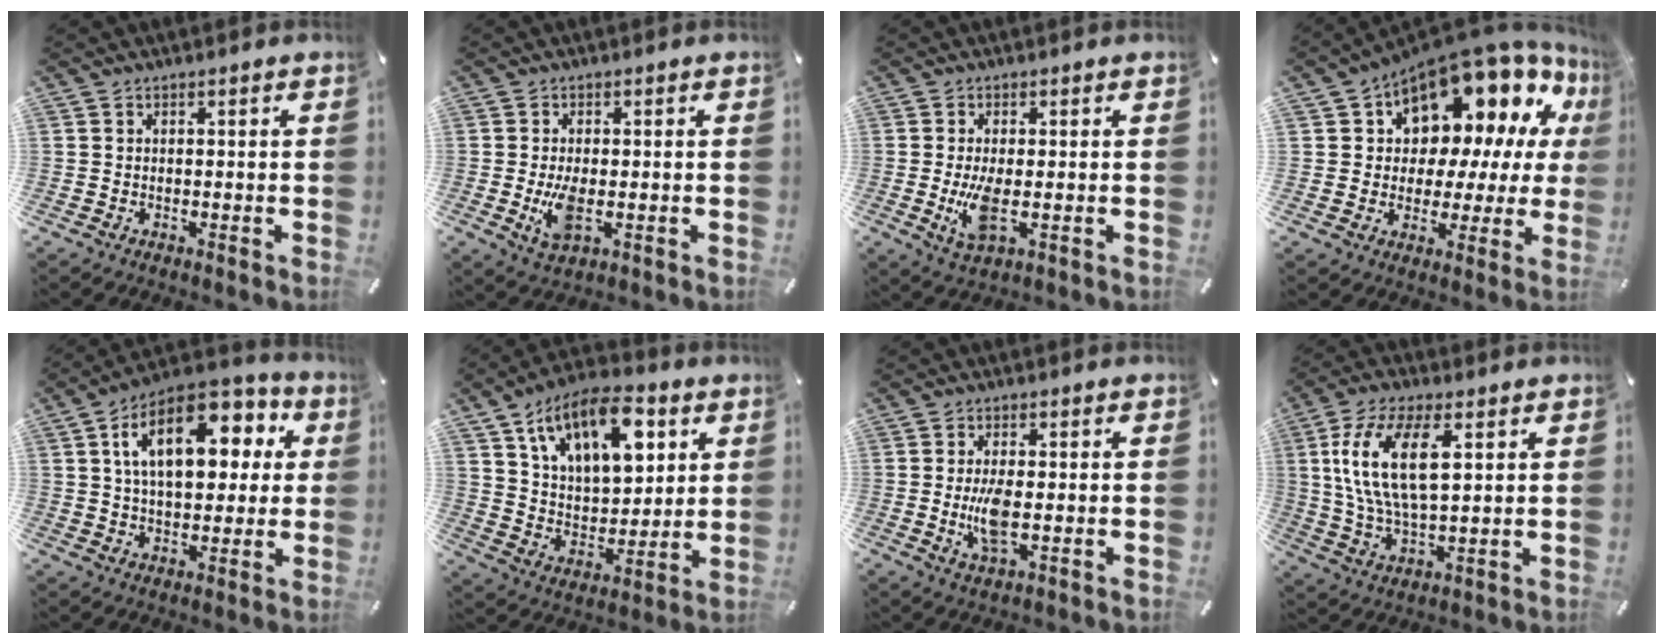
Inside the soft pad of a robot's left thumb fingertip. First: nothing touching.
{"total": 6.2, "force": [-0.7, 3.1, 5.3], "torque": [-0.123, -0.008, -0.015]}
{"total": 6.9, "force": [-0.7, 2.7, 6.3], "torque": [-0.147, -0.016, -0.014]}
{"total": 14.7, "force": [9.8, 8.4, 6.9], "torque": [-0.101, -0.095, 0.168]}
{"total": 17.3, "force": [5.5, 10.0, 13.0], "torque": [-0.224, -0.002, 0.089]}
{"total": 17.1, "force": [9.1, 9.9, 10.6], "torque": [-0.181, -0.032, 0.160]}
{"total": 6.8, "force": [-0.7, 2.6, 6.3], "torque": [-0.141, -0.012, -0.017]}
{"total": 15.0, "force": [4.9, 6.9, 12.4], "torque": [-0.266, 0.001, 0.083]}